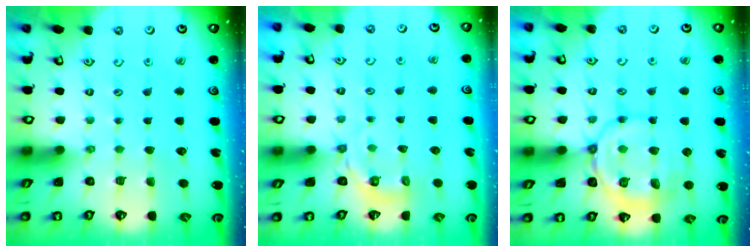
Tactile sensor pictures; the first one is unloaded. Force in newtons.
{"total": 3.3, "press": 2.8, "slide": 1.7}
{"total": 11.5, "press": 11.5, "slide": 1.2}